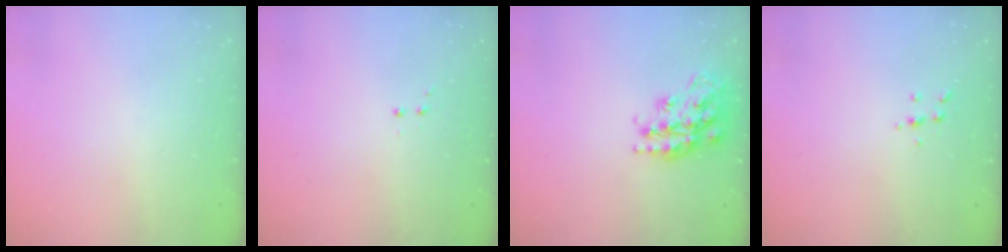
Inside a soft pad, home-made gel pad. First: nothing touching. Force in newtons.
{"total": 2.8, "press": 2.8, "slide": 0.6}
{"total": 20.0, "press": 19.9, "slide": 1.3}
{"total": 4.9, "press": 4.8, "slide": 1.1}